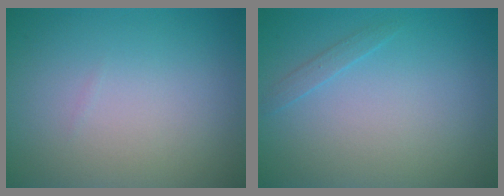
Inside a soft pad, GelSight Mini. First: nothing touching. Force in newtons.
{"total": 0.8, "press": 0.8, "slide": 0.1}